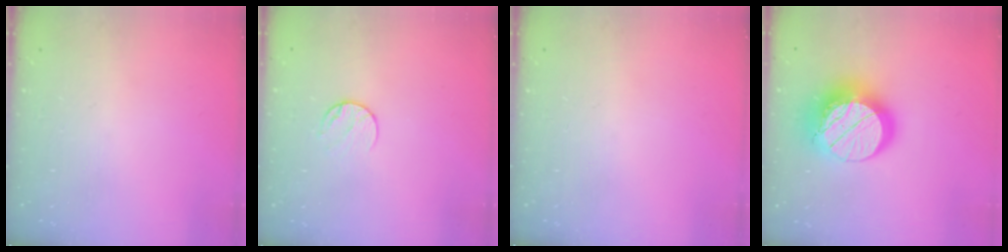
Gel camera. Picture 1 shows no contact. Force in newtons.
{"total": 6.5, "press": 6.4, "slide": 0.7}
{"total": 0.0}
{"total": 18.4, "press": 18.3, "slide": 1.5}